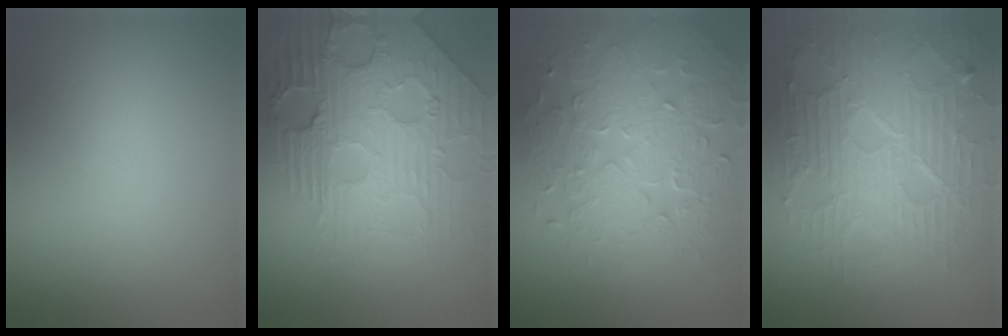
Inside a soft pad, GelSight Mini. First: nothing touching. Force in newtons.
{"total": 8.6, "press": 5.9, "slide": 6.3}
{"total": 8.1, "press": 5.8, "slide": 5.7}
{"total": 9.2, "press": 6.5, "slide": 6.5}